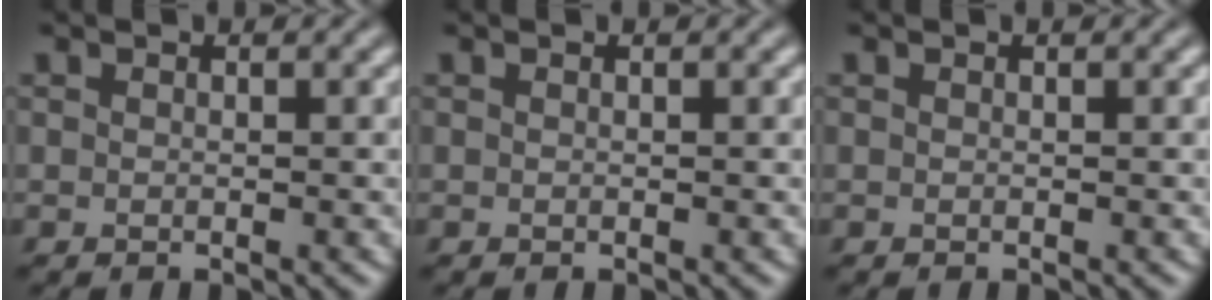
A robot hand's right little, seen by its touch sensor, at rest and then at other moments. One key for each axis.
{"total": 0.0}
{"total": 0.0}